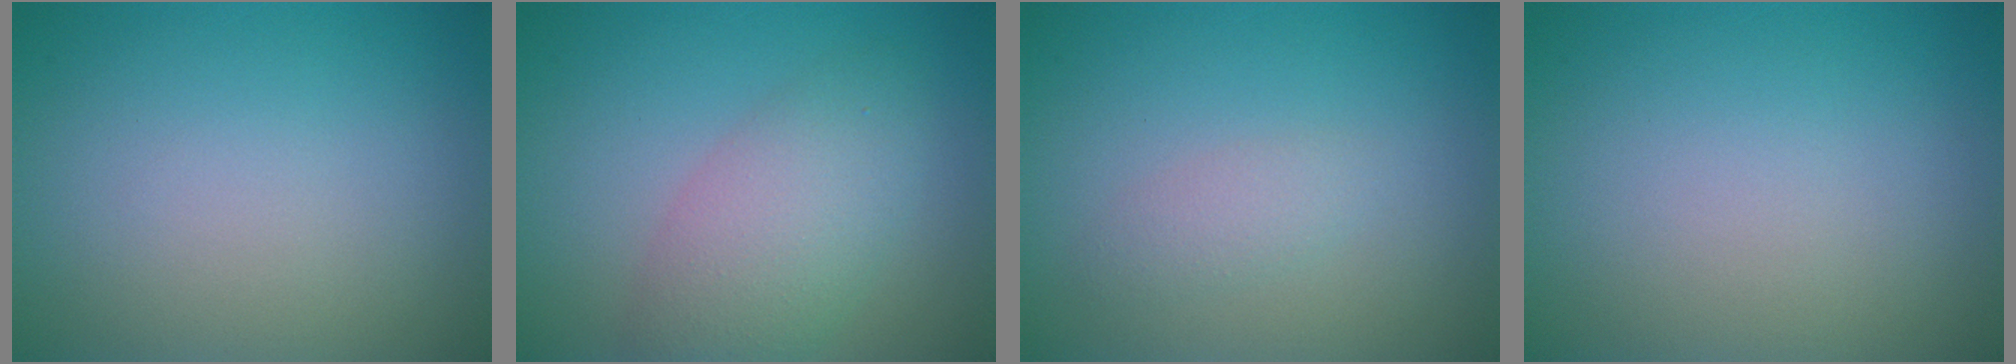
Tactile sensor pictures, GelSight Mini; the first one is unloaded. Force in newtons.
{"total": 4.8, "press": 4.8, "slide": 0.2}
{"total": 1.3, "press": 1.3, "slide": 0.1}
{"total": 0.0}